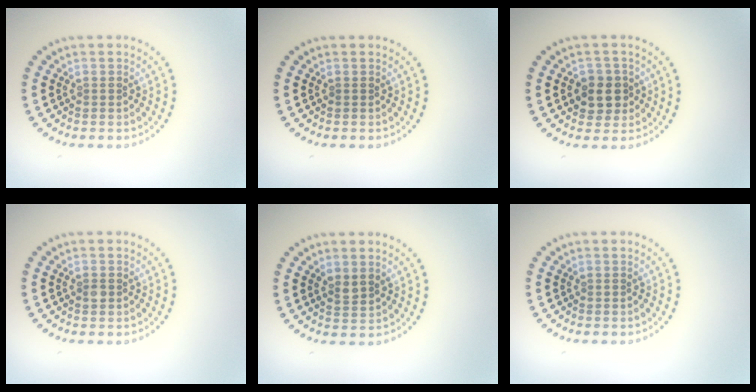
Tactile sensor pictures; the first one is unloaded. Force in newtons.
{"total": 0.0}
{"total": 2.6, "press": 2.4, "slide": 0.8}
{"total": 0.8, "press": 0.8, "slide": 0.1}
{"total": 1.4, "press": 1.3, "slide": 0.5}
{"total": 0.0}